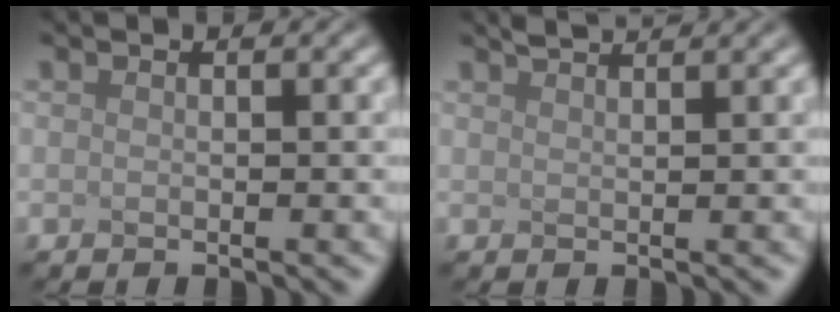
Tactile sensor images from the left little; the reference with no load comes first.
{"total": 2.7, "force": [2.4, 0.5, 1.2], "torque": [-0.003, 0.016, 0.014]}